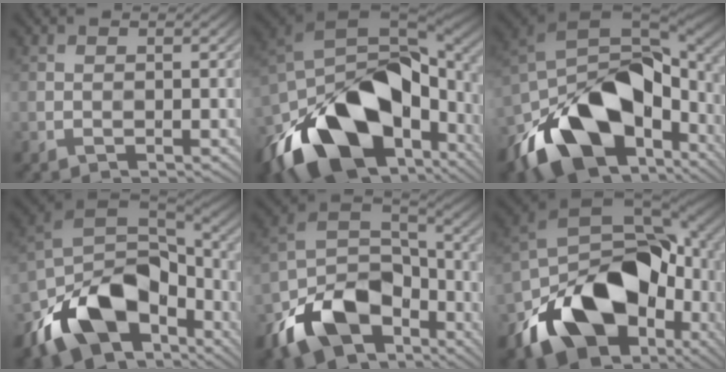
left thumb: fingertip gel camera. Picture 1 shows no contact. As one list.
[{"total": 18.9, "force": [-6.4, 11.0, 14.0], "torque": [-0.292, -0.033, -0.090]}, {"total": 17.4, "force": [-6.3, 10.3, 12.6], "torque": [-0.251, -0.025, -0.099]}, {"total": 15.6, "force": [-7.0, 9.6, 10.1], "torque": [-0.211, -0.039, -0.121]}, {"total": 14.1, "force": [-7.3, 8.8, 8.3], "torque": [-0.195, -0.039, -0.127]}, {"total": 18.0, "force": [-5.7, 12.1, 12.1], "torque": [-0.231, -0.036, -0.091]}]